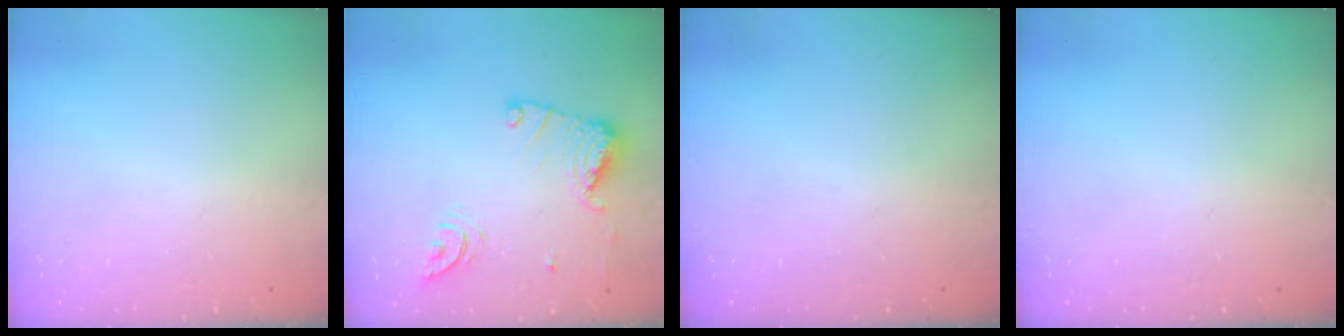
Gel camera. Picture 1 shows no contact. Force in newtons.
{"total": 12.2, "press": 12.2, "slide": 1.2}
{"total": 0.0}
{"total": 0.0}